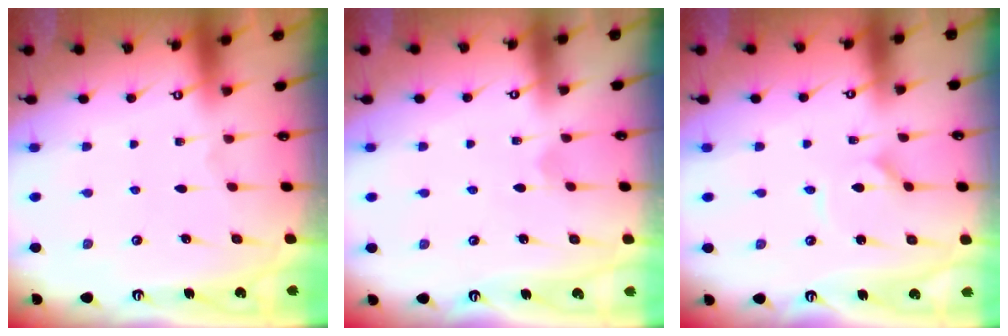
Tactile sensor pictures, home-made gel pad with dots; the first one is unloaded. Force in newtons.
{"total": 2.7, "press": 2.7, "slide": 0.1}
{"total": 1.5, "press": 1.5, "slide": 0.1}